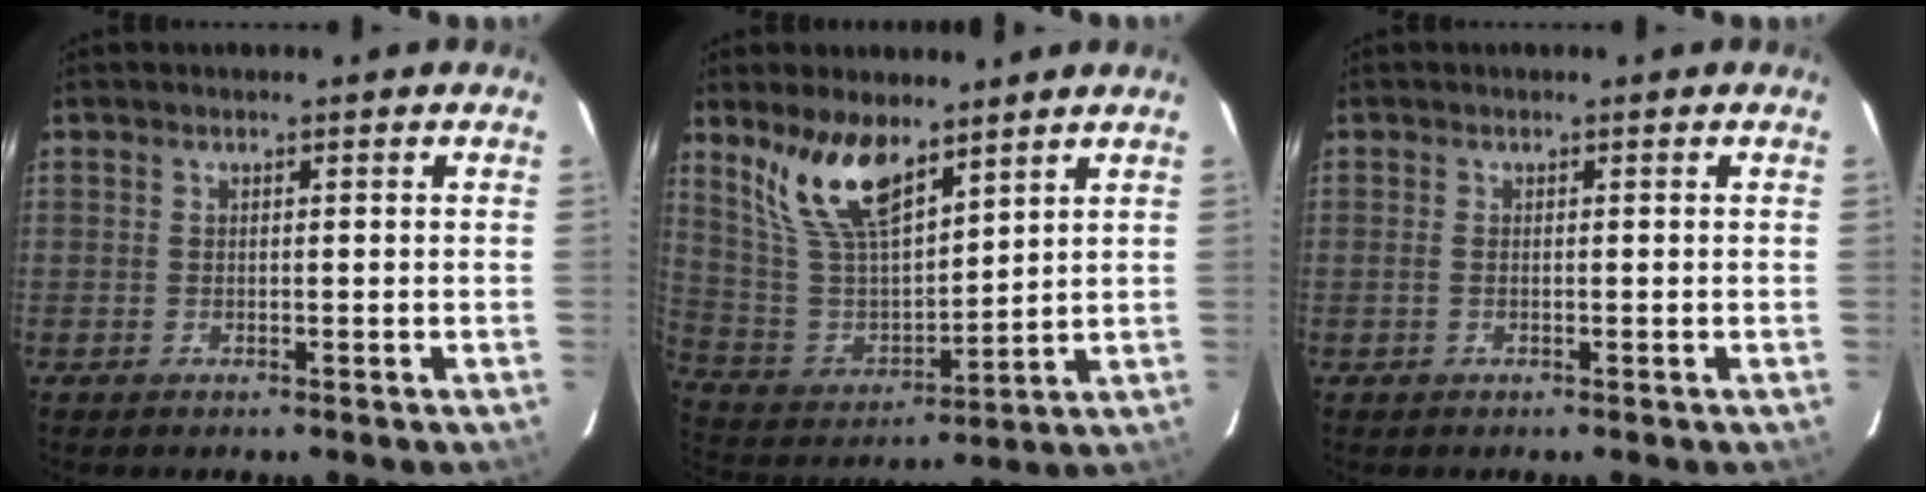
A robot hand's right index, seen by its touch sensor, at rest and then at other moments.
{"total": 14.2, "force": [9.7, 5.6, 8.8], "torque": [-0.173, 0.009, 0.206]}
{"total": 0.6, "force": [-0.1, 0.1, 0.6], "torque": [-0.014, 0.001, -0.004]}